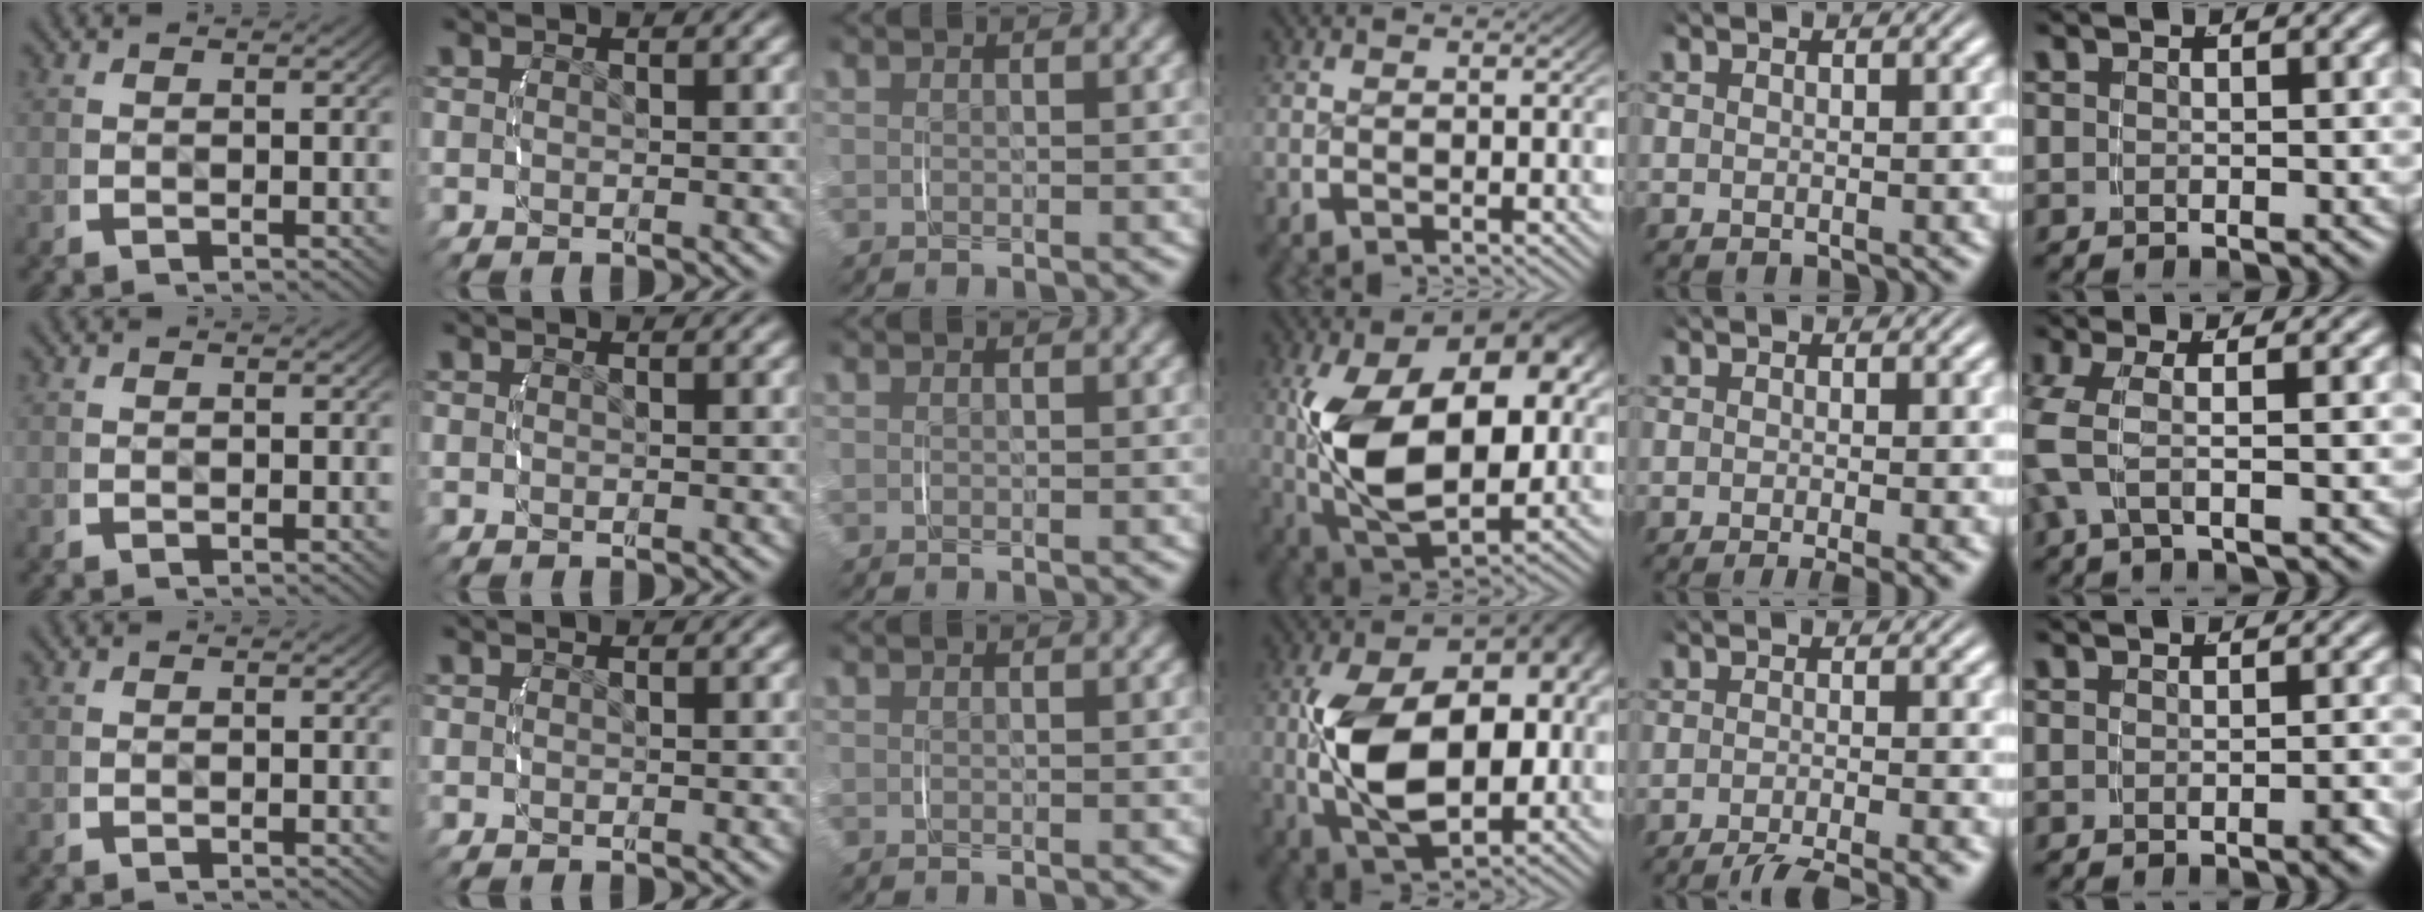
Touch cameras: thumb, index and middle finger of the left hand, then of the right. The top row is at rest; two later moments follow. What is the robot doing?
{"motion": "lift_and_place", "object": "ethernet cable"}